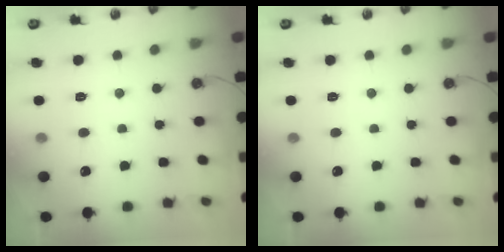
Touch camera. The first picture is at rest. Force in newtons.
{"total": 0.0}